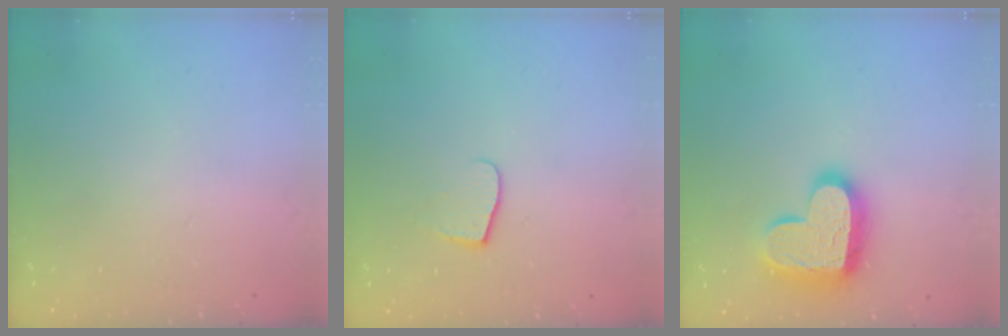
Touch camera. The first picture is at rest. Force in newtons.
{"total": 5.4, "press": 5.4, "slide": 0.5}
{"total": 17.1, "press": 17.0, "slide": 1.1}